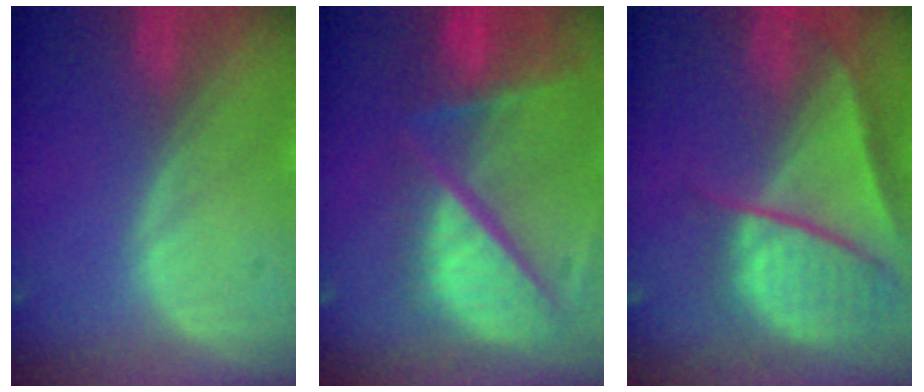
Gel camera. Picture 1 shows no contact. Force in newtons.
{"total": 12.0, "press": 10.0, "slide": 6.6}
{"total": 9.3, "press": 8.0, "slide": 4.8}